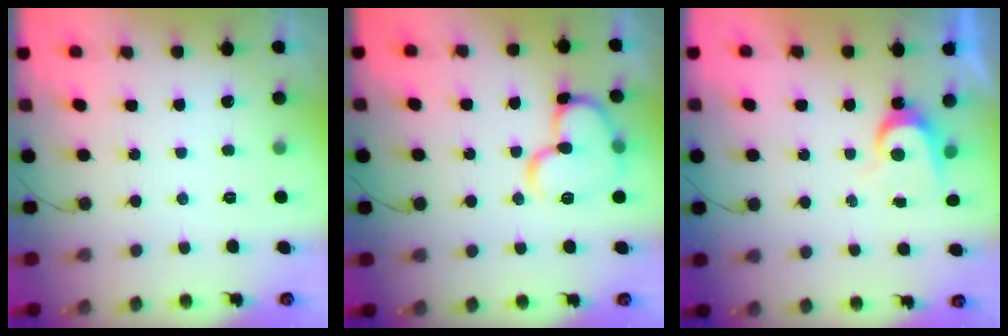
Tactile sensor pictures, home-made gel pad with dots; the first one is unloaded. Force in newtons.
{"total": 14.1, "press": 14.0, "slide": 1.5}
{"total": 5.1, "press": 5.0, "slide": 0.5}